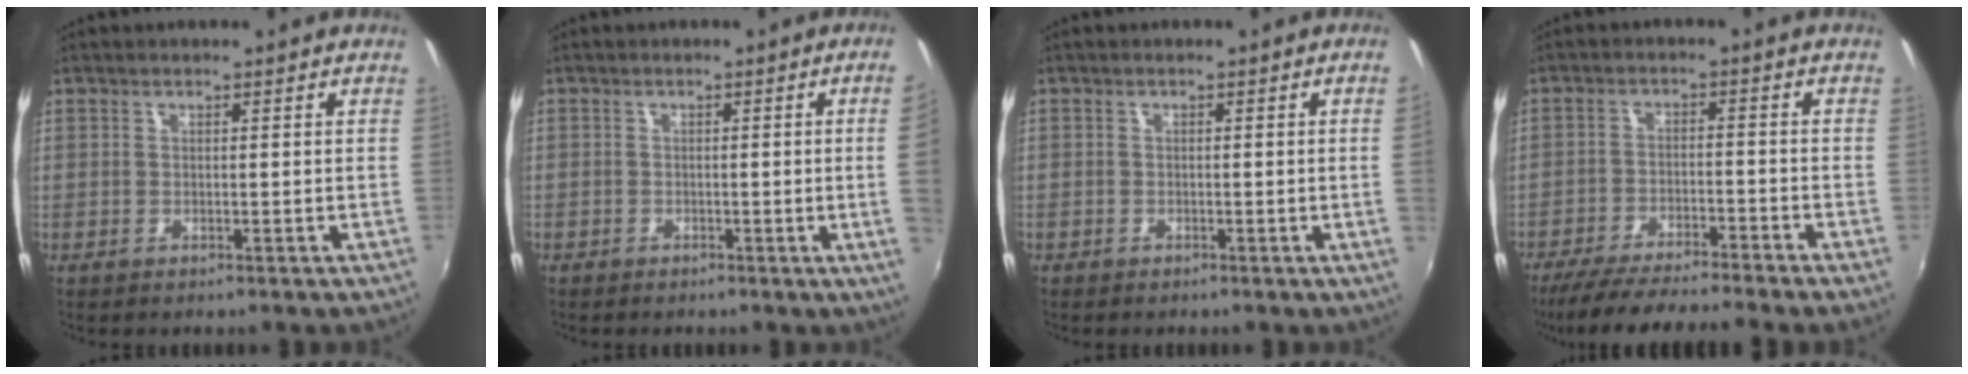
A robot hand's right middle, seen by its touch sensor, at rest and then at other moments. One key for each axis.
{"total": 3.8, "fx": -0.1, "fy": -1.7, "fz": 3.4, "tx": -0.055, "ty": -0.010, "tz": 0.005}
{"total": 1.3, "fx": -0.2, "fy": -0.8, "fz": 1.0, "tx": -0.012, "ty": -0.006, "tz": -0.002}
{"total": 11.7, "fx": -10.4, "fy": -1.0, "fz": 5.2, "tx": -0.113, "ty": -0.017, "tz": -0.175}